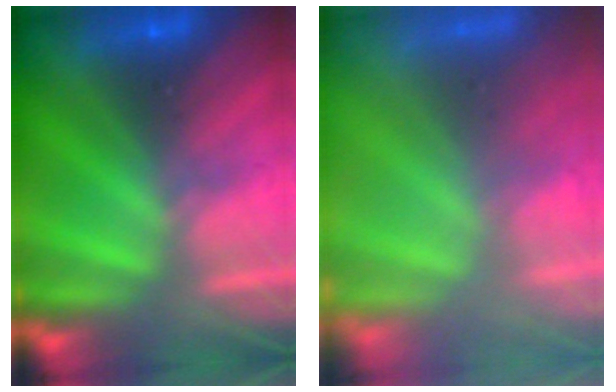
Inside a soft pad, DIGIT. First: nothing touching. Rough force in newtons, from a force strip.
{"total": 6.9}